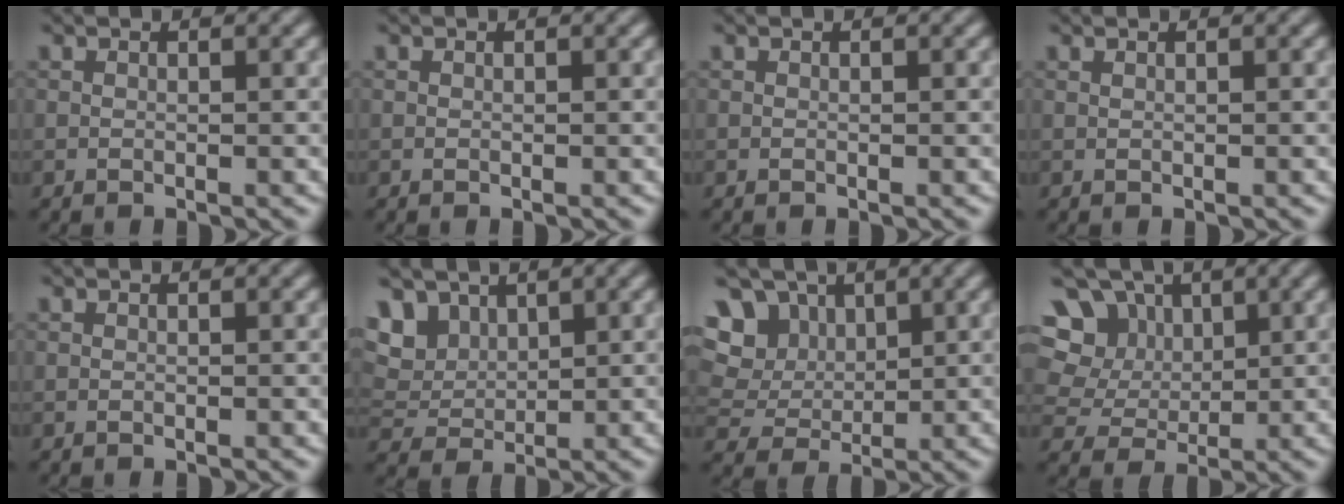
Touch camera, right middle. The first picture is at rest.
{"total": 0.0}
{"total": 0.0}
{"total": 0.0}
{"total": 0.0}
{"total": 6.4, "force": [3.3, 4.4, 3.2], "torque": [-0.096, 0.006, 0.064]}
{"total": 11.6, "force": [5.0, 8.9, 5.6], "torque": [-0.127, 0.027, 0.079]}
{"total": 14.1, "force": [5.7, 11.3, 6.2], "torque": [-0.164, 0.039, 0.096]}